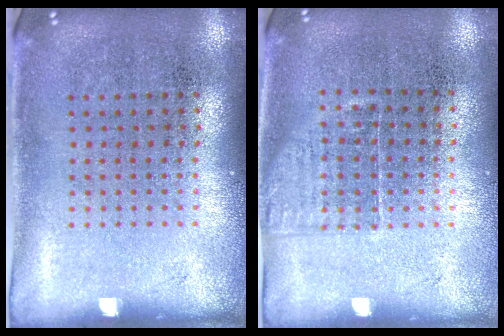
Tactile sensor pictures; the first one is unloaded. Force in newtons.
{"total": 1.2, "press": 1.0, "slide": 0.7}